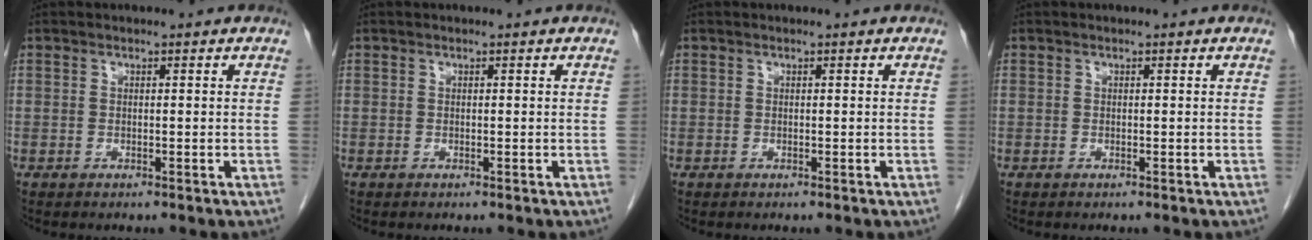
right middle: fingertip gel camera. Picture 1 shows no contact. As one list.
[{"total": 0.0}, {"total": 0.0}, {"total": 0.0}]